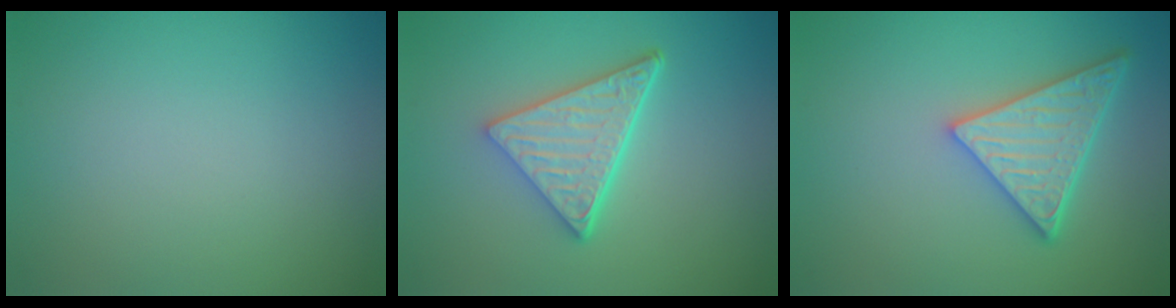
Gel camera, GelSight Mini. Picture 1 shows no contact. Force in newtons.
{"total": 5.0, "press": 3.7, "slide": 3.4}
{"total": 4.8, "press": 4.2, "slide": 2.4}